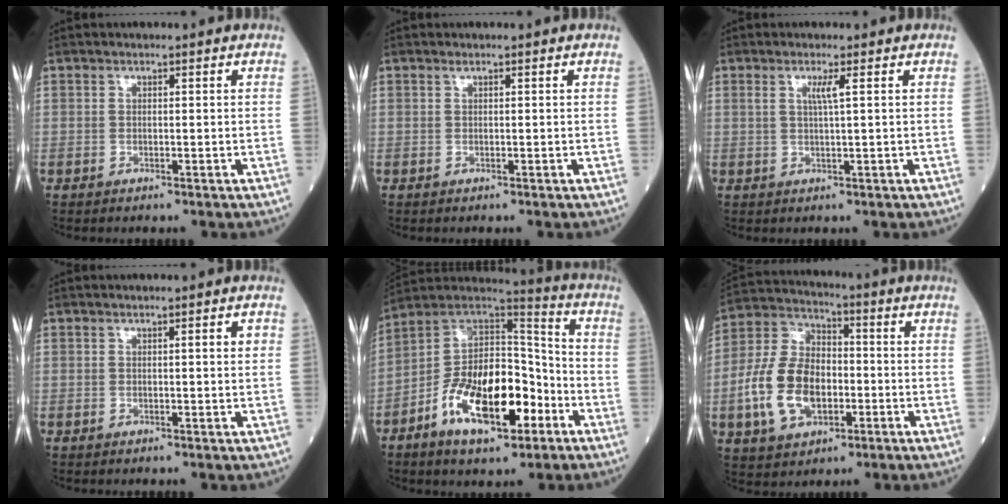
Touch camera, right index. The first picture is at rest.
{"total": 0.0}
{"total": 1.9, "force": [0.8, -0.4, 1.7], "torque": [-0.038, -0.001, 0.017]}
{"total": 1.5, "force": [0.4, 0.1, 1.5], "torque": [-0.023, 0.002, 0.005]}
{"total": 17.6, "force": [-7.3, 7.0, 14.4], "torque": [-0.262, 0.011, -0.121]}
{"total": 13.3, "force": [-3.2, 8.2, 10.0], "torque": [-0.231, 0.018, -0.055]}